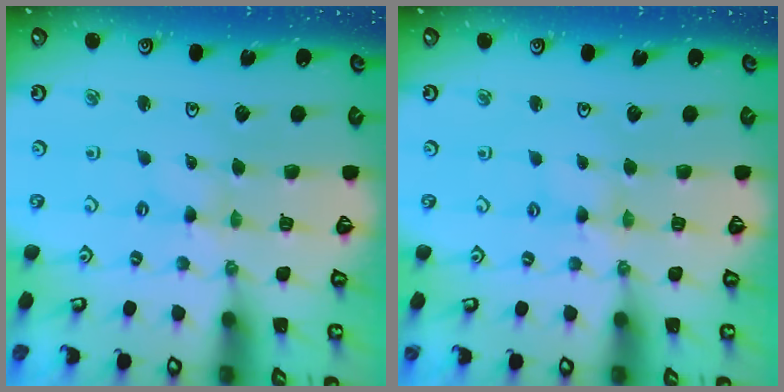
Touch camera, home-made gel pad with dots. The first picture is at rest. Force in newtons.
{"total": 1.8, "press": 1.8, "slide": 0.3}